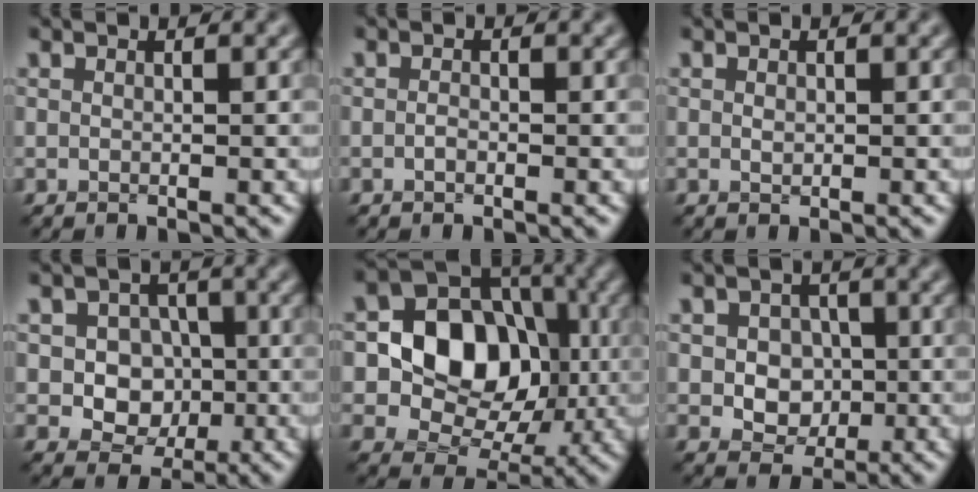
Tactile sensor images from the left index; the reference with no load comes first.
{"total": 0.7, "force": [-0.4, 0.4, 0.5], "torque": [-0.013, -0.001, -0.010]}
{"total": 0.6, "force": [0.0, 0.4, 0.4], "torque": [-0.011, -0.002, 0.000]}
{"total": 5.5, "force": [-0.4, 4.7, 2.7], "torque": [-0.023, 0.013, -0.029]}
{"total": 9.8, "force": [-0.2, 7.7, 6.1], "torque": [-0.094, 0.003, -0.019]}
{"total": 4.0, "force": [-0.3, 3.2, 2.3], "torque": [-0.028, 0.004, -0.016]}